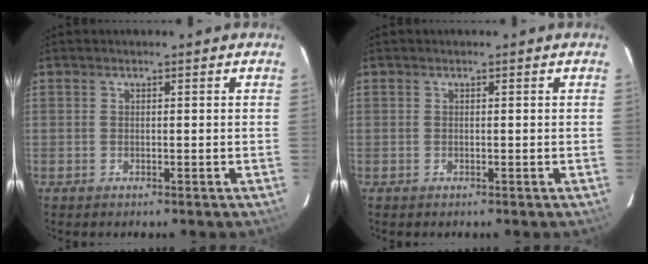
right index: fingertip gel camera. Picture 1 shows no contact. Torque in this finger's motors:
{"motor_torque": [0.00, 0.00, 0.01, 0.00]}